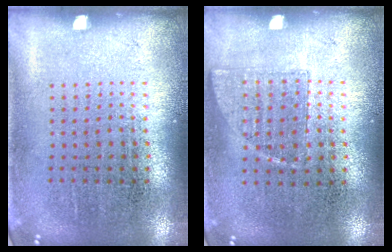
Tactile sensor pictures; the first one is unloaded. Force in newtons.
{"total": 0.6, "press": 0.6, "slide": 0.3}